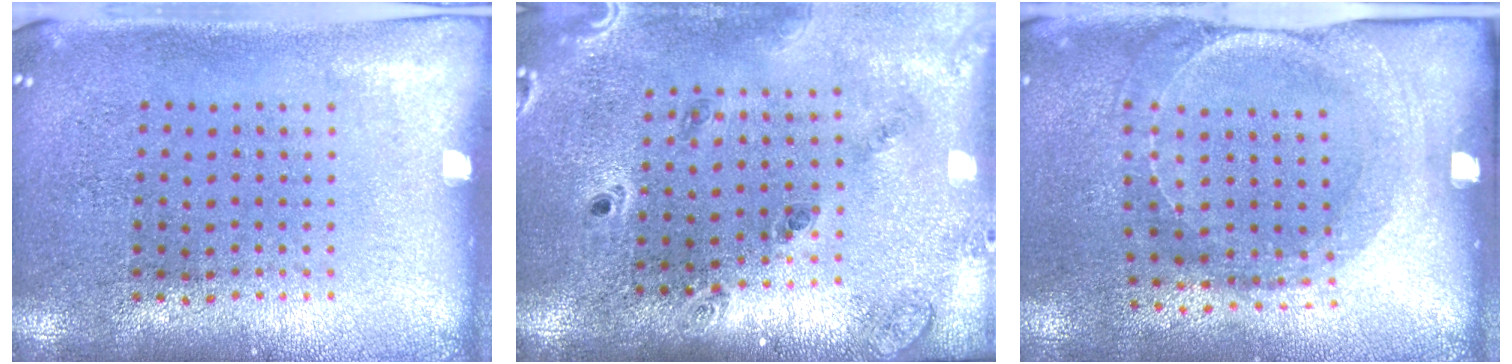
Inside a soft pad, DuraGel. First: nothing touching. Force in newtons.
{"total": 1.4, "press": 1.3, "slide": 0.2}
{"total": 1.6, "press": 1.5, "slide": 0.6}